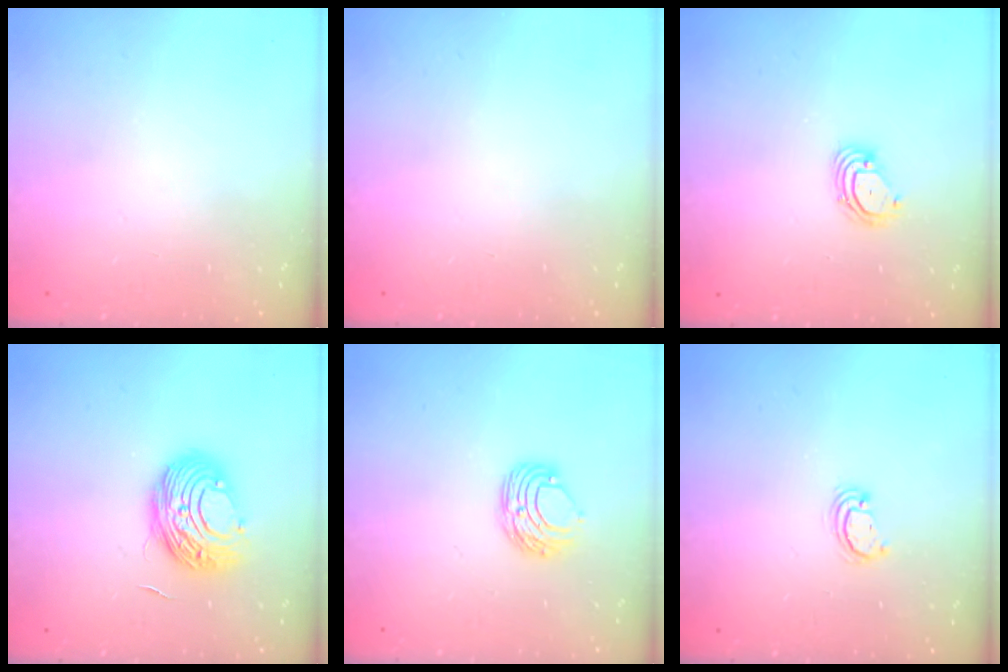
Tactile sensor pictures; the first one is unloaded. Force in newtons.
{"total": 0.0}
{"total": 3.2, "press": 3.2, "slide": 0.3}
{"total": 10.5, "press": 10.5, "slide": 0.9}
{"total": 6.7, "press": 6.7, "slide": 0.5}
{"total": 2.6, "press": 2.6, "slide": 0.3}